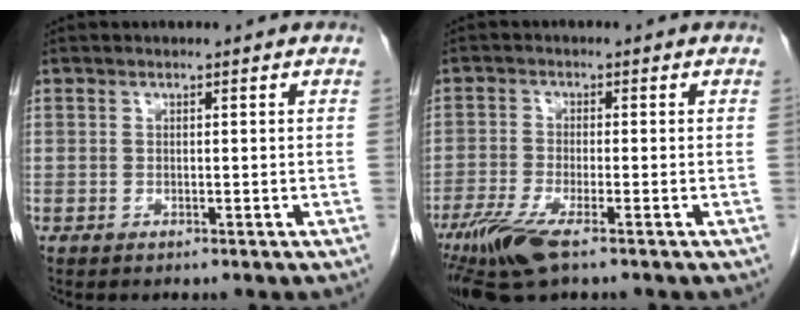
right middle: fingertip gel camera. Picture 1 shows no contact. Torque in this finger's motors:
{"motor_torque": [1.27, -0.87, 0.63, 0.16]}